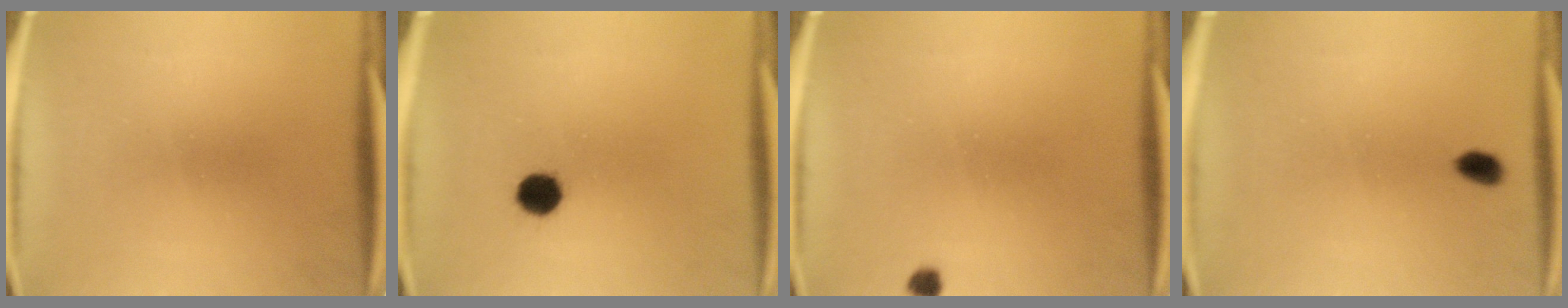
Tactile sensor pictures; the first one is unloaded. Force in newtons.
{"total": 4.7}
{"total": 1.4}
{"total": 2.4}